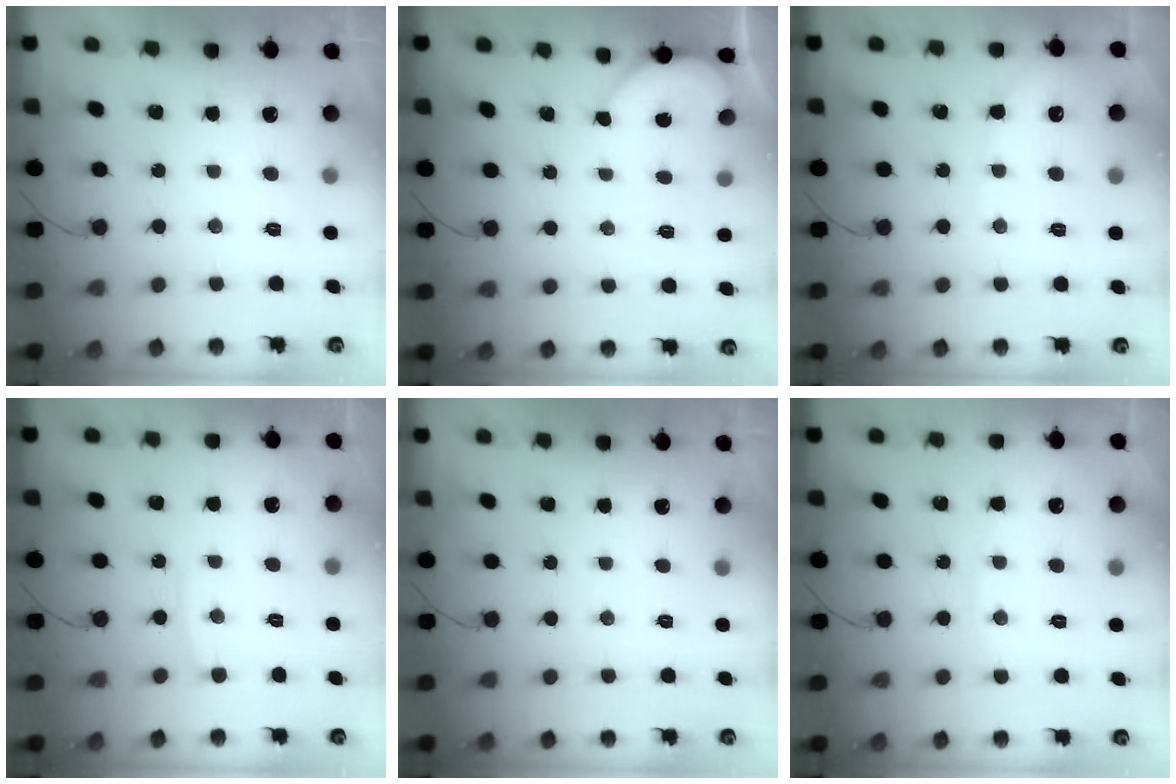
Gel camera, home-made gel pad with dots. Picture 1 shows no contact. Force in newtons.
{"total": 1.4, "press": 1.4, "slide": 0.2}
{"total": 4.5, "press": 4.4, "slide": 0.4}
{"total": 4.5, "press": 4.5, "slide": 0.3}
{"total": 0.0}
{"total": 3.2, "press": 3.2, "slide": 0.4}